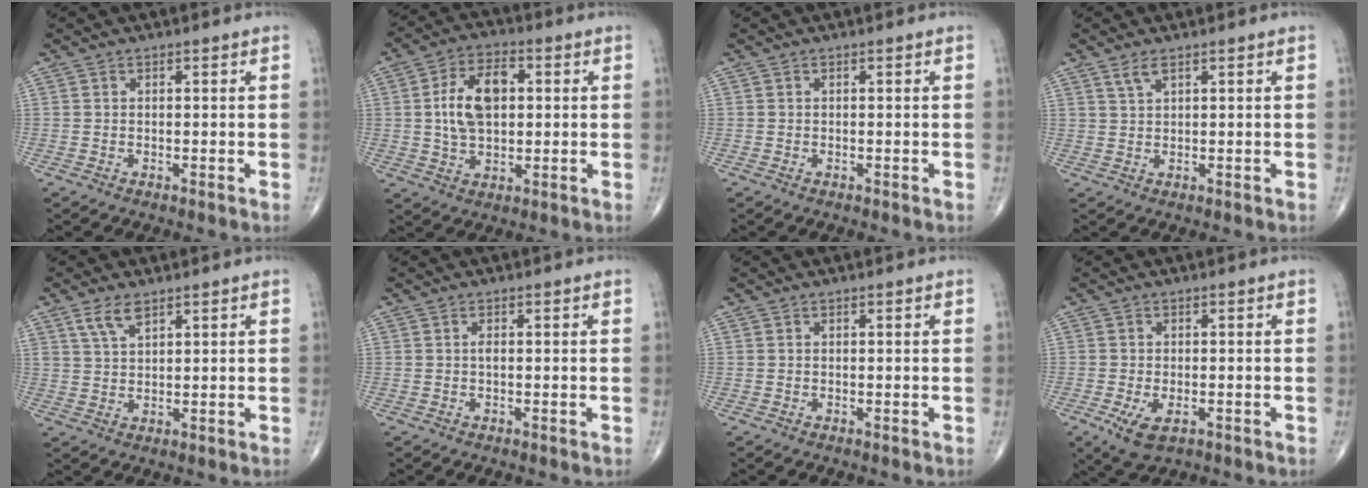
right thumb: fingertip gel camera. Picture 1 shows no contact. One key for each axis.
{"total": 11.3, "fx": 1.3, "fy": 6.8, "fz": 9.0, "tx": -0.147, "ty": 0.009, "tz": 0.021}
{"total": 0.0}
{"total": 2.3, "fx": 1.6, "fy": 0.8, "fz": 1.5, "tx": -0.034, "ty": -0.001, "tz": 0.037}
{"total": 4.5, "fx": 2.9, "fy": 2.0, "fz": 2.9, "tx": -0.053, "ty": -0.009, "tz": 0.060}
{"total": 0.9, "fx": 0.1, "fy": 0.4, "fz": 0.8, "tx": -0.017, "ty": 0.000, "tz": 0.000}
{"total": 0.0}
{"total": 5.2, "fx": -2.1, "fy": 2.6, "fz": 4.0, "tx": -0.074, "ty": -0.006, "tz": -0.028}